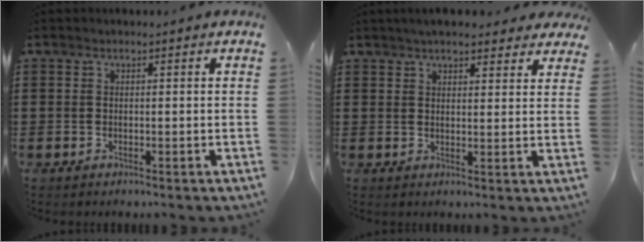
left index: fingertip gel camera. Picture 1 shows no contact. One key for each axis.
{"total": 4.4, "fx": 4.0, "fy": 0.8, "fz": 1.7, "tx": -0.044, "ty": -0.001, "tz": 0.074}